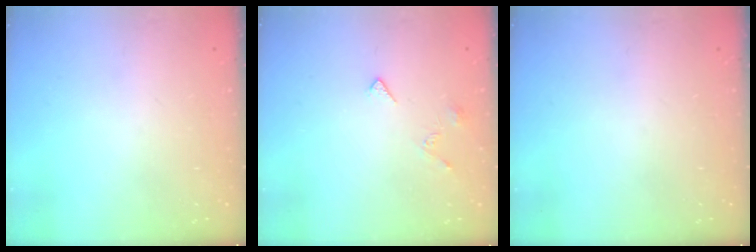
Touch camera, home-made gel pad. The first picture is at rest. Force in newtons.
{"total": 3.6, "press": 3.5, "slide": 0.7}
{"total": 0.0}